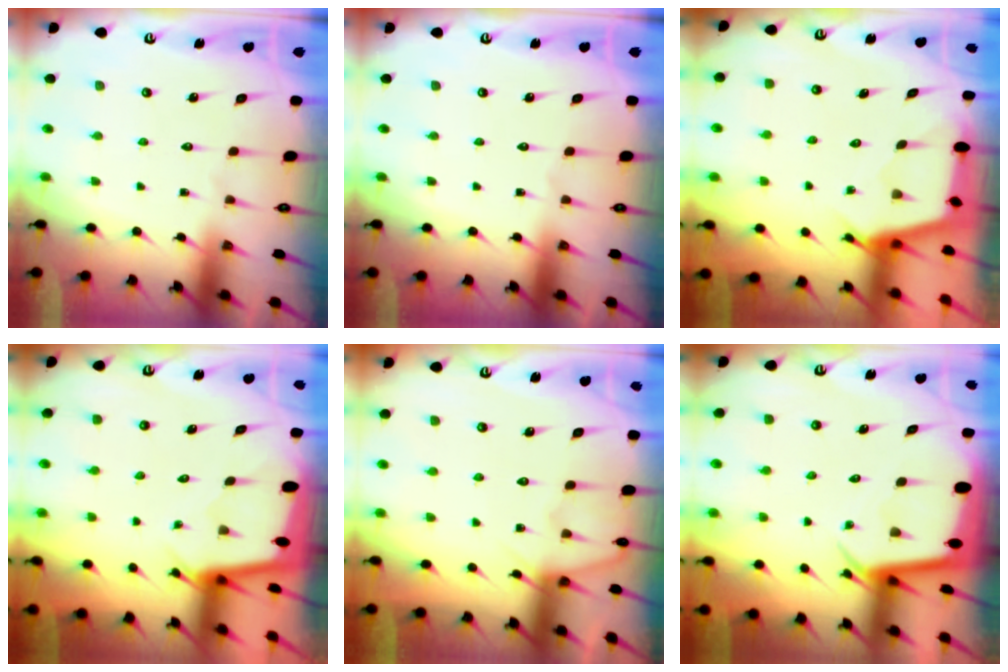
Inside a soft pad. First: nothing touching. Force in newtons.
{"total": 0.0}
{"total": 2.5, "press": 2.5, "slide": 0.3}
{"total": 2.0, "press": 2.0, "slide": 0.1}
{"total": 6.9, "press": 6.8, "slide": 0.7}
{"total": 3.6, "press": 3.6, "slide": 0.2}